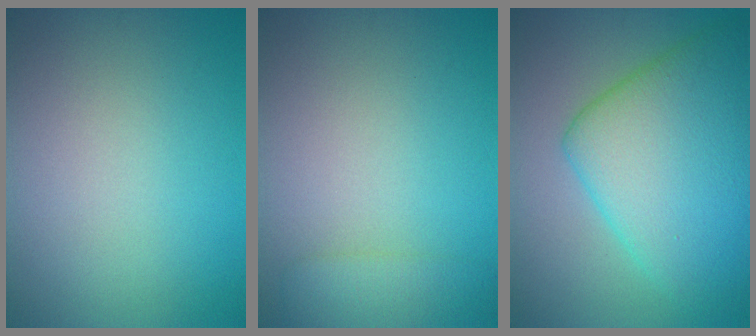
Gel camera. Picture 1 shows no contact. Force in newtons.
{"total": 2.4, "press": 2.3, "slide": 0.3}
{"total": 9.8, "press": 9.8, "slide": 0.4}